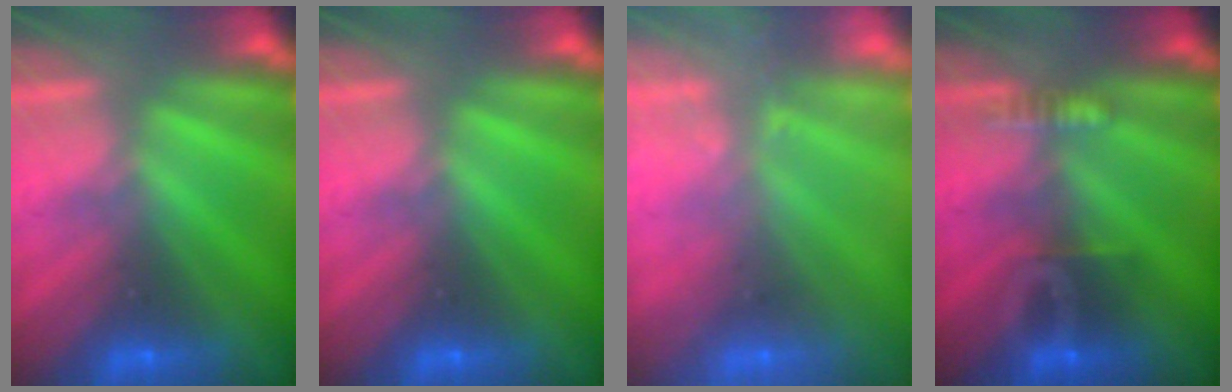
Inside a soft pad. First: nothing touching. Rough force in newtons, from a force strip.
{"total": 0.0}
{"total": 2.3}
{"total": 3.2}